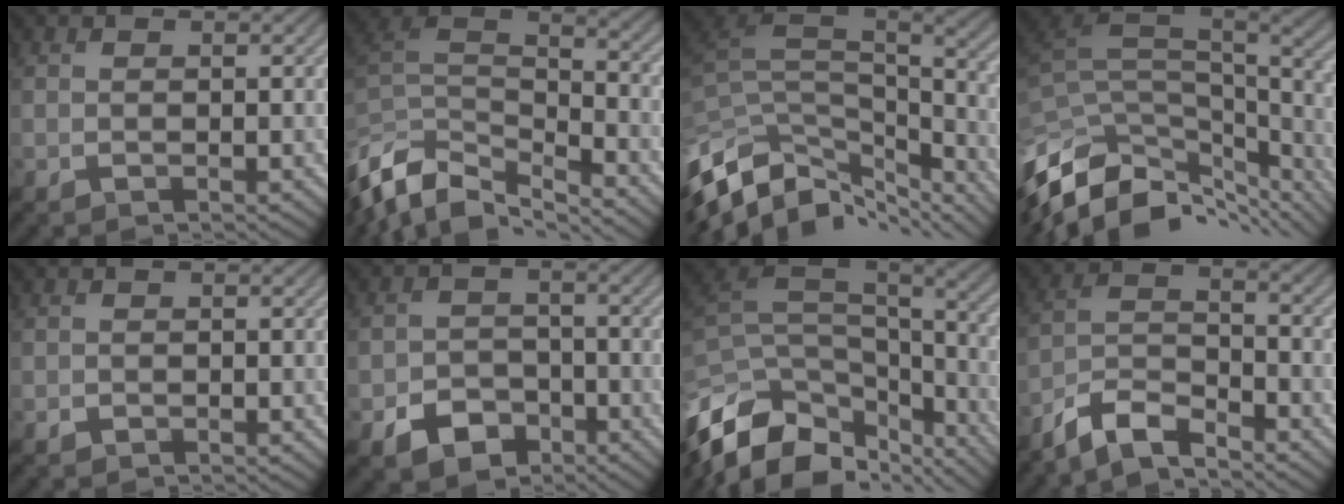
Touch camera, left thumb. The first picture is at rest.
{"total": 12.6, "force": [-8.2, 5.6, 7.7], "torque": [-0.203, -0.012, -0.145]}
{"total": 13.0, "force": [-5.9, 7.6, 8.7], "torque": [-0.233, -0.019, -0.096]}
{"total": 13.8, "force": [-5.1, 8.0, 9.9], "torque": [-0.249, -0.017, -0.080]}
{"total": 0.7, "force": [-0.3, 0.6, 0.0], "torque": [0.003, -0.005, -0.006]}
{"total": 5.6, "force": [-3.4, 3.9, 2.2], "torque": [-0.038, -0.008, -0.062]}
{"total": 15.8, "force": [-8.7, 8.3, 10.2], "torque": [-0.262, -0.022, -0.136]}
{"total": 7.2, "force": [-6.1, 1.7, 3.4], "torque": [-0.070, -0.003, -0.132]}